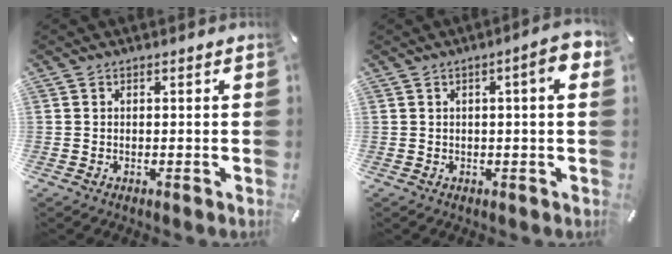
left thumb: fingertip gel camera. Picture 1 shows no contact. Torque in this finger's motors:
{"motor_torque": [0.06, 0.11, 0.17, 0.02, 0.04]}